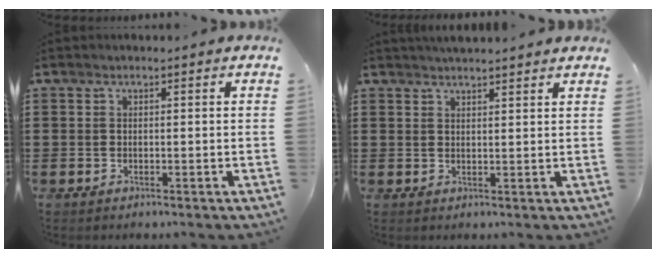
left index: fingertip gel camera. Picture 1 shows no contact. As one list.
[{"total": 2.1, "force": [2.1, -0.1, 0.3], "torque": [-0.010, 0.000, 0.040]}]